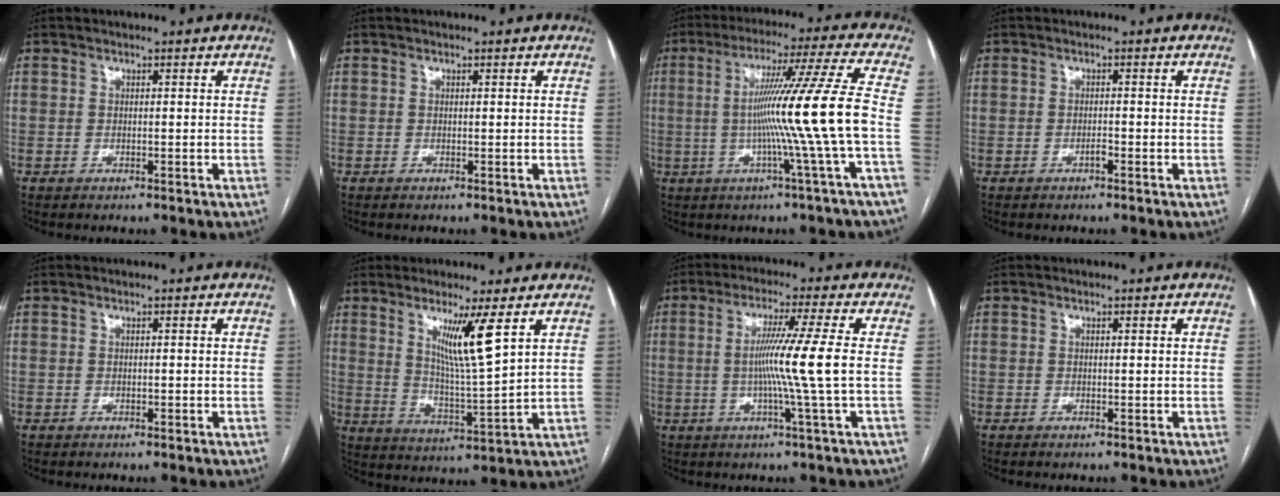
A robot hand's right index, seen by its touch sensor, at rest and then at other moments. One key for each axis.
{"total": 0.0}
{"total": 14.2, "fx": -2.0, "fy": -3.4, "fz": 13.7, "tx": -0.224, "ty": -0.001, "tz": -0.034}
{"total": 0.9, "fx": -0.6, "fy": 0.2, "fz": 0.7, "tx": -0.014, "ty": 0.001, "tz": -0.010}
{"total": 0.0}
{"total": 8.5, "fx": 4.2, "fy": -0.9, "fz": 7.3, "tx": -0.129, "ty": -0.022, "tz": 0.079}
{"total": 9.0, "fx": -0.4, "fy": -2.7, "fz": 8.6, "tx": -0.157, "ty": -0.005, "tz": -0.003}
{"total": 0.0}